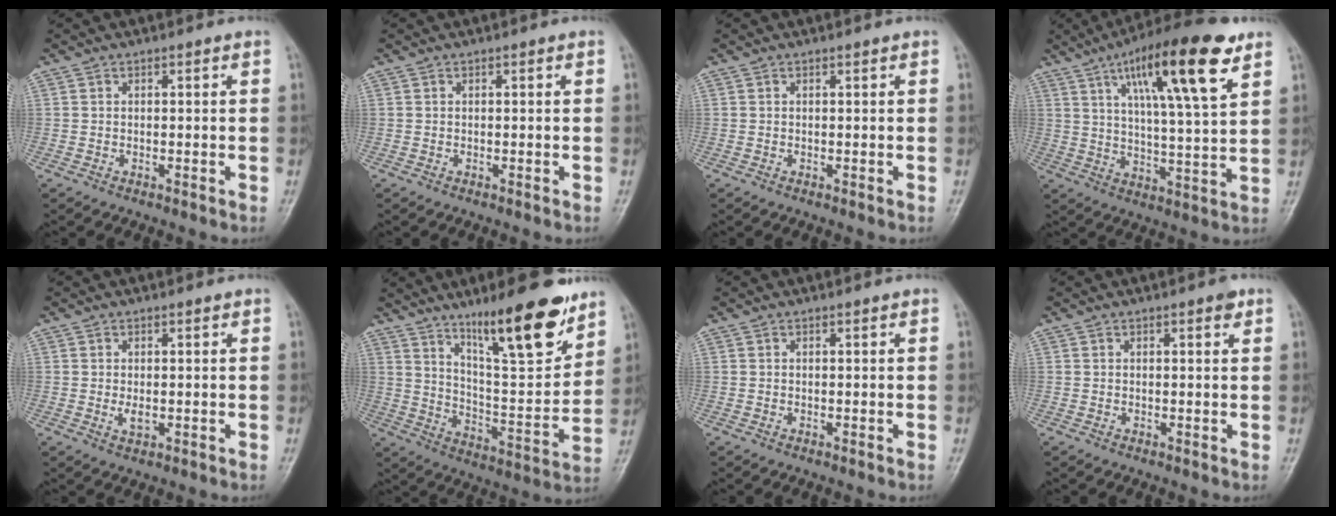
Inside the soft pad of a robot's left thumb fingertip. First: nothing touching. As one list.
[{"total": 0.0}, {"total": 0.0}, {"total": 19.0, "force": [9.6, 4.0, 15.9], "torque": [-0.238, -0.028, 0.152]}, {"total": 2.0, "force": [0.2, 1.1, 1.6], "torque": [-0.028, -0.005, 0.007]}, {"total": 18.4, "force": [12.6, 4.1, 12.8], "torque": [-0.165, -0.083, 0.212]}, {"total": 0.0}, {"total": 1.3, "force": [0.8, 0.4, 0.9], "torque": [-0.011, -0.002, 0.008]}]